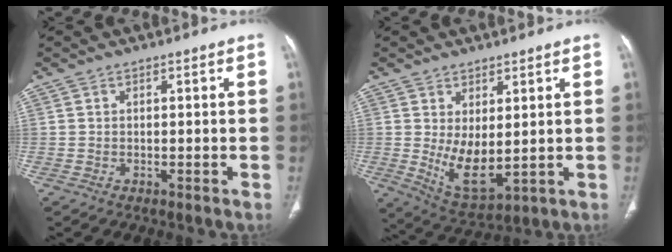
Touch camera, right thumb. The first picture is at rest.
{"total": 8.2, "force": [0.7, 4.0, 7.1], "torque": [-0.115, -0.026, 0.034]}